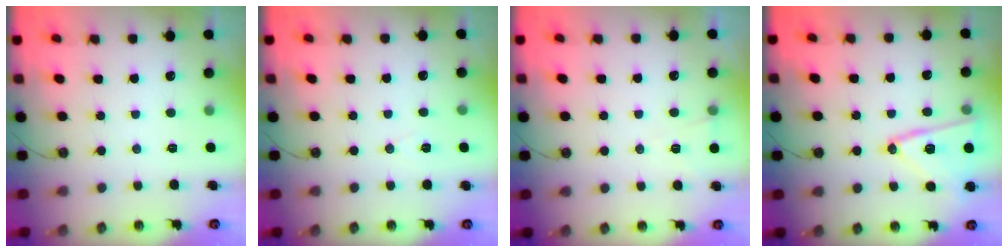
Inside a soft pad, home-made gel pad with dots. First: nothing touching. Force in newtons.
{"total": 5.3, "press": 2.9, "slide": 4.4}
{"total": 5.1, "press": 2.5, "slide": 4.4}
{"total": 14.7, "press": 14.4, "slide": 3.1}